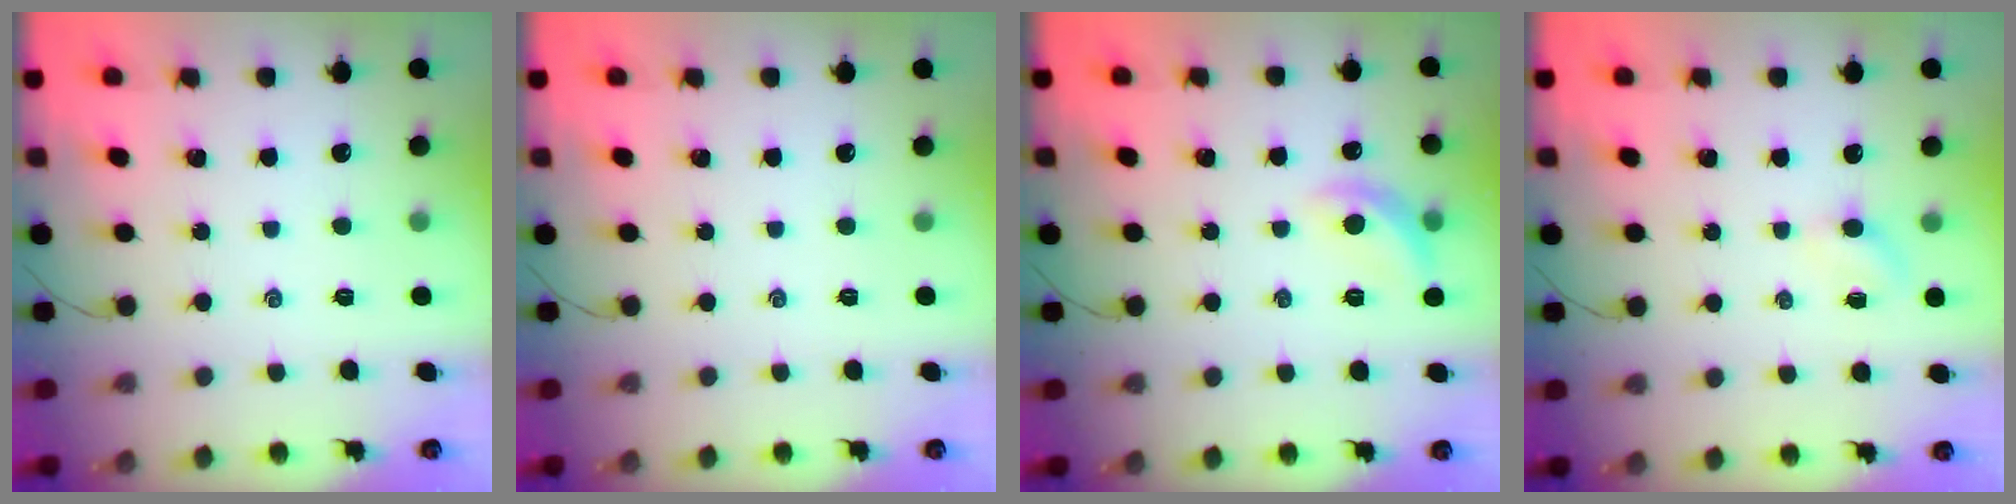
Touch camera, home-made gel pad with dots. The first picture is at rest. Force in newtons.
{"total": 0.0}
{"total": 8.8, "press": 8.7, "slide": 1.3}
{"total": 2.1, "press": 2.0, "slide": 0.7}